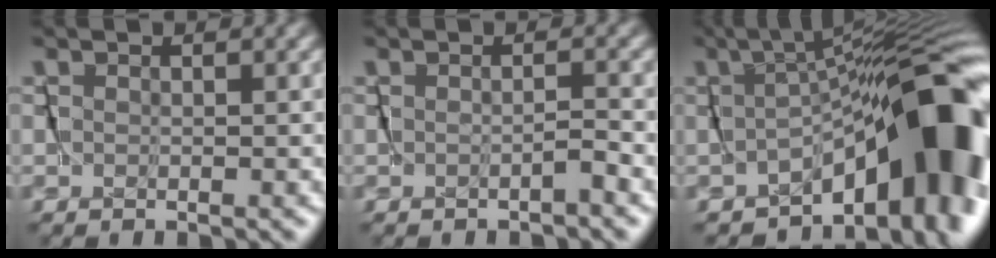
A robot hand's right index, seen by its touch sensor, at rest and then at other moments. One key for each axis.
{"total": 0.7, "fx": -0.7, "fy": -0.2, "fz": -0.3, "tx": 0.010, "ty": 0.008, "tz": -0.016}
{"total": 10.3, "fx": -3.6, "fy": 2.5, "fz": 9.4, "tx": -0.089, "ty": 0.007, "tz": -0.052}